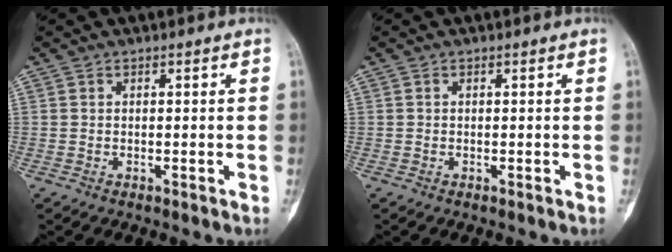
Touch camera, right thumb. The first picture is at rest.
{"total": 0.0}